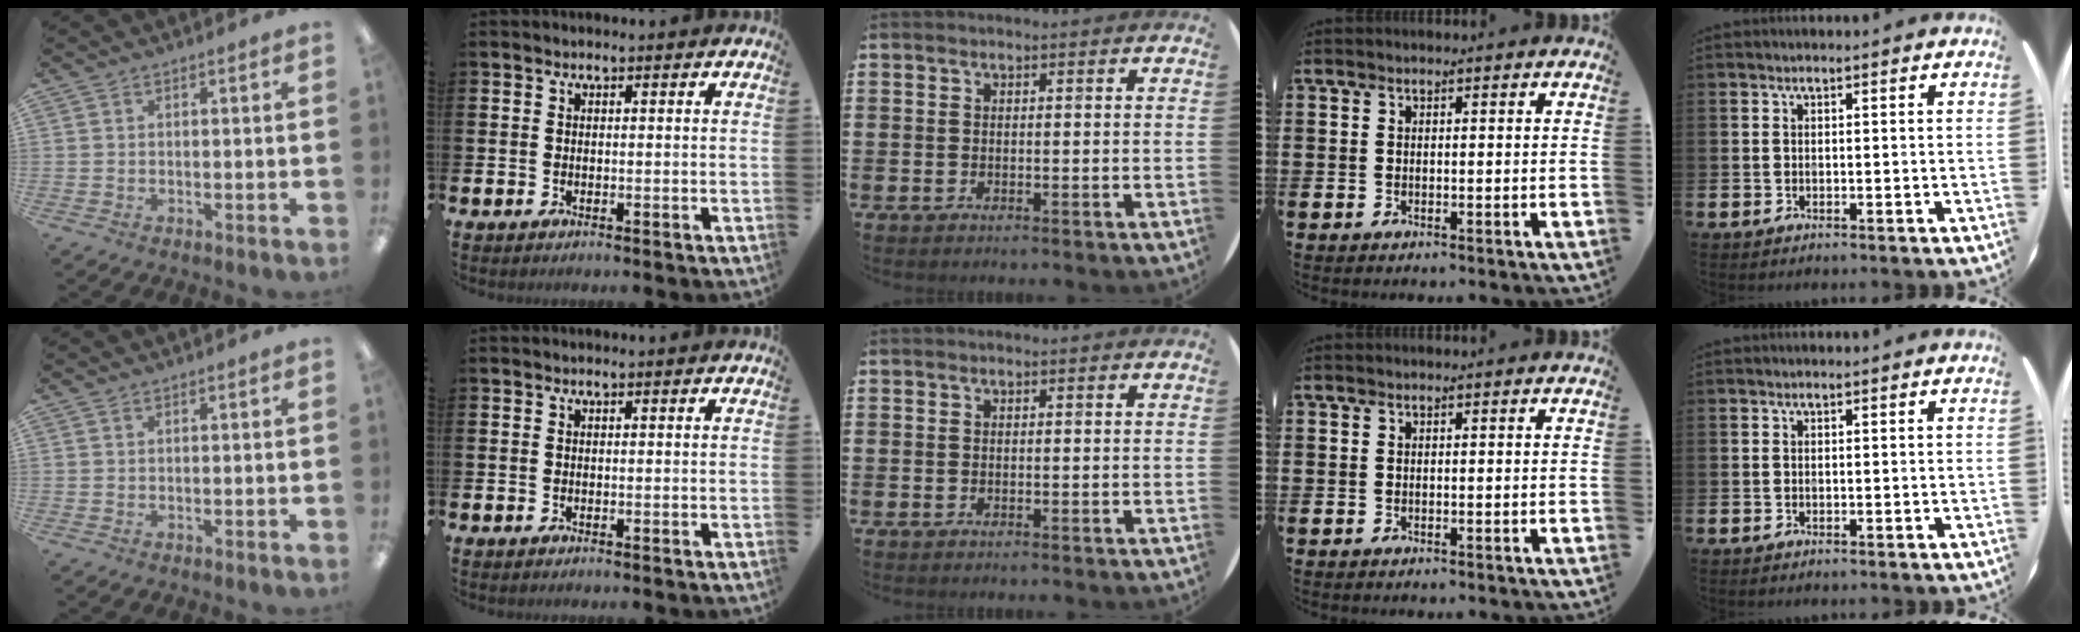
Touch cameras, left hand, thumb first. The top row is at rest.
{}